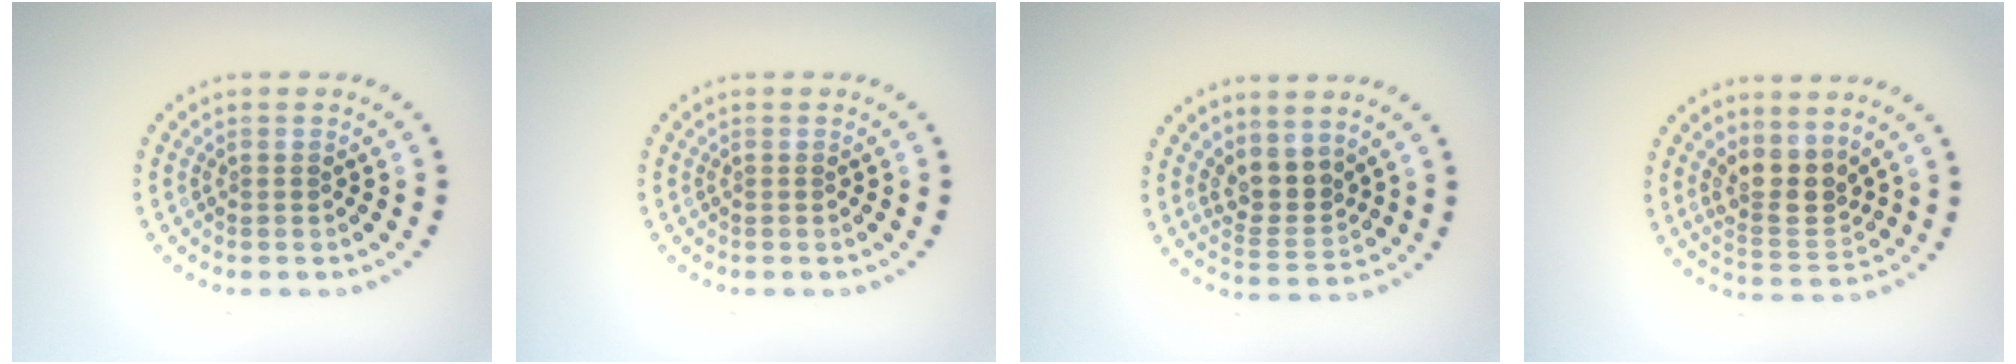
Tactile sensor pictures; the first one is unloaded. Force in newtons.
{"total": 0.0}
{"total": 3.0, "press": 2.3, "slide": 1.8}
{"total": 3.6, "press": 3.1, "slide": 1.9}